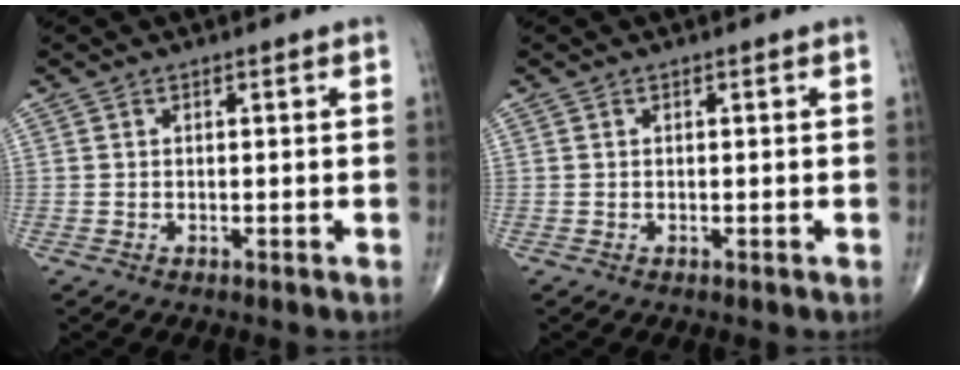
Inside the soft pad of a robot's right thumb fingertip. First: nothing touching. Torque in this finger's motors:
{"motor_torque": [0.06, 0.07, -0.05, -0.01, 0.00]}